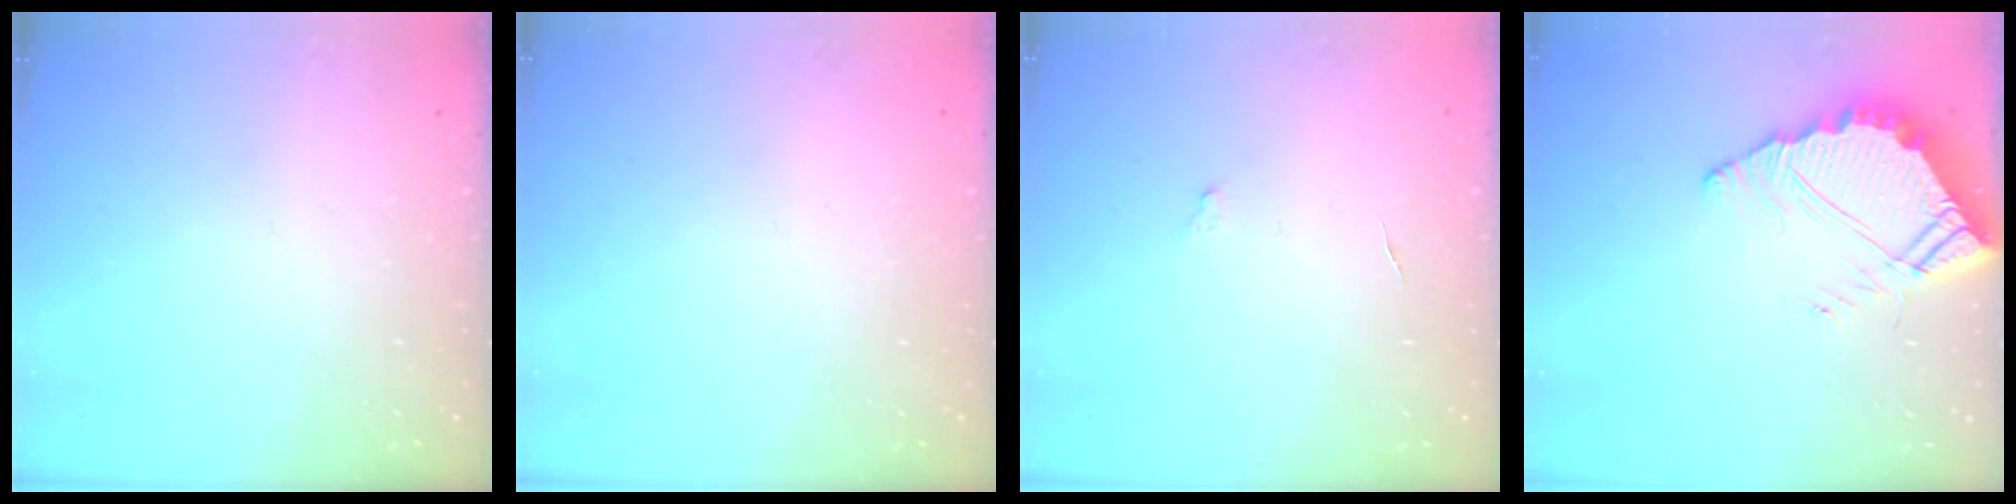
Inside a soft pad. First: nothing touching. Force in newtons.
{"total": 2.3, "press": 2.3, "slide": 0.1}
{"total": 2.8, "press": 2.8, "slide": 0.2}
{"total": 8.9, "press": 8.8, "slide": 0.7}